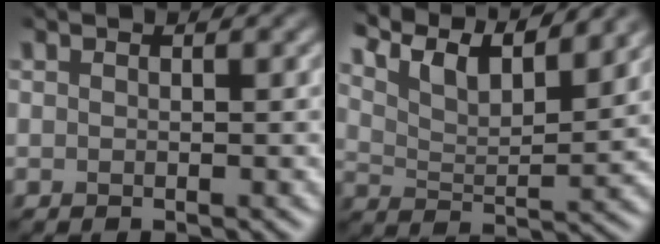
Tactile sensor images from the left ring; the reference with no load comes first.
{"total": 8.5, "force": [6.7, 2.1, 4.8], "torque": [-0.093, 0.011, 0.110]}